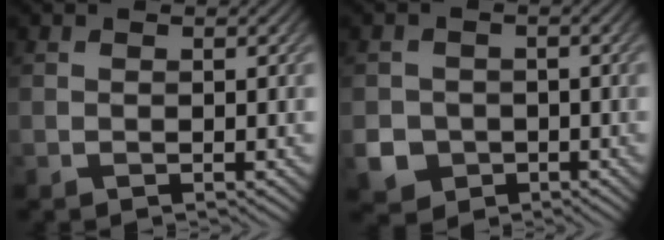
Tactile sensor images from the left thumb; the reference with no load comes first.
{"total": 4.9, "force": [-1.8, 4.4, 1.3], "torque": [-0.030, -0.012, -0.043]}